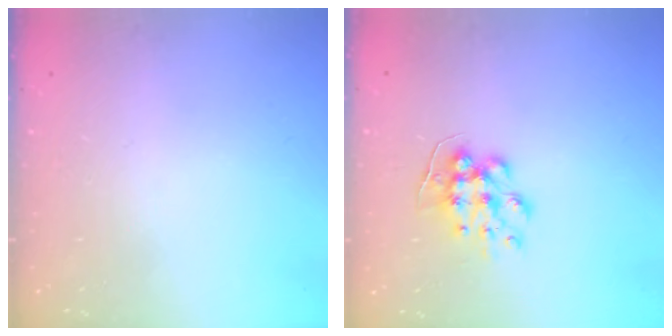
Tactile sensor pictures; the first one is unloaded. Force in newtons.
{"total": 8.5, "press": 8.5, "slide": 0.3}